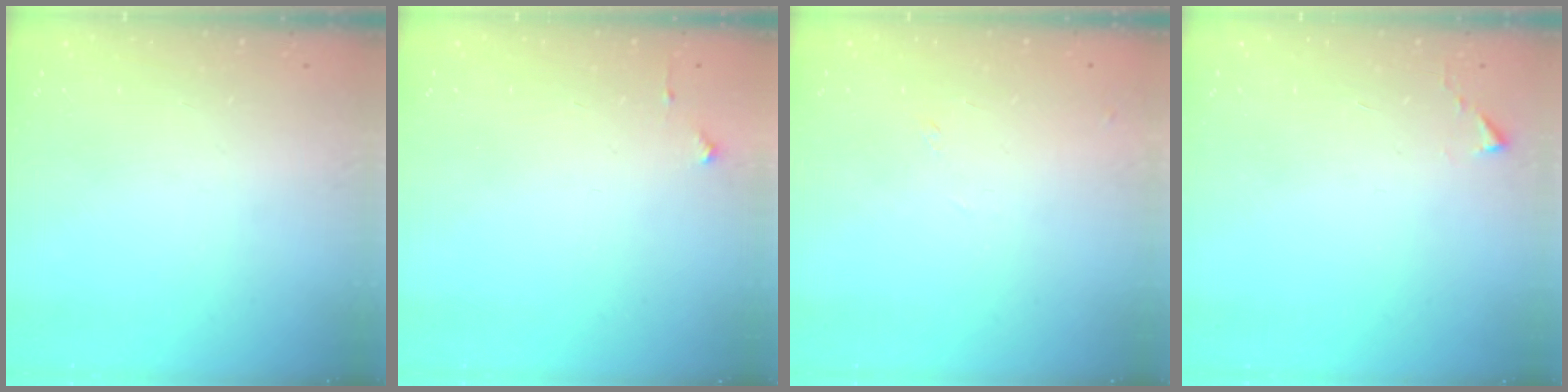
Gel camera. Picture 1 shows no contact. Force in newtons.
{"total": 2.7, "press": 2.6, "slide": 0.4}
{"total": 5.8, "press": 5.7, "slide": 0.8}
{"total": 2.7, "press": 2.7, "slide": 0.5}